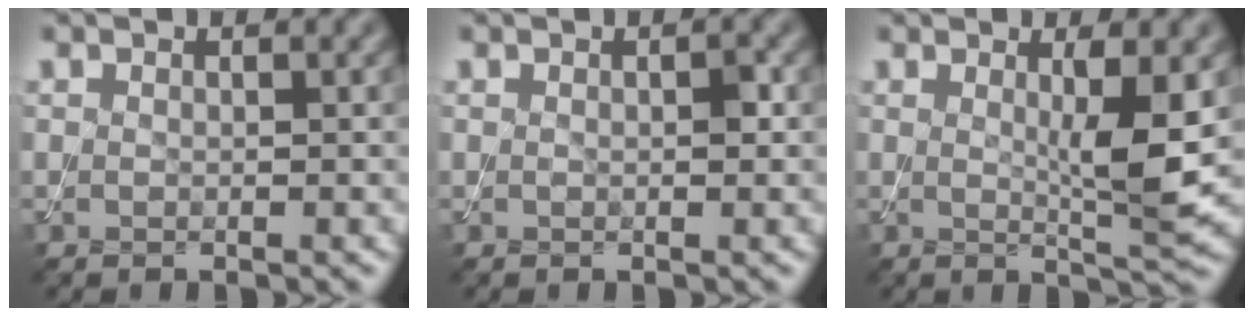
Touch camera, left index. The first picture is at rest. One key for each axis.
{"total": 1.0, "fx": 0.1, "fy": 0.4, "fz": 1.0, "tx": -0.016, "ty": -0.002, "tz": 0.002}
{"total": 4.4, "fx": 0.7, "fy": 0.6, "fz": 4.3, "tx": -0.065, "ty": -0.014, "tz": 0.012}